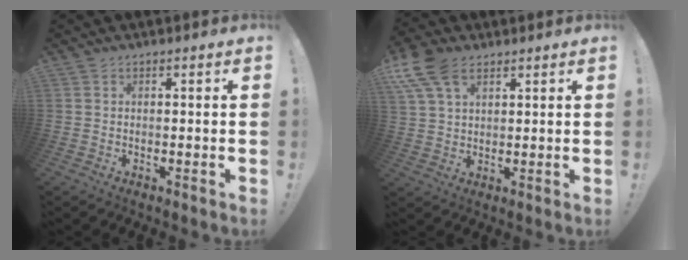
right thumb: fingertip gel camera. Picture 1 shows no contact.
{"total": 10.8, "force": [5.7, 6.3, 6.7], "torque": [-0.138, -0.014, 0.109]}